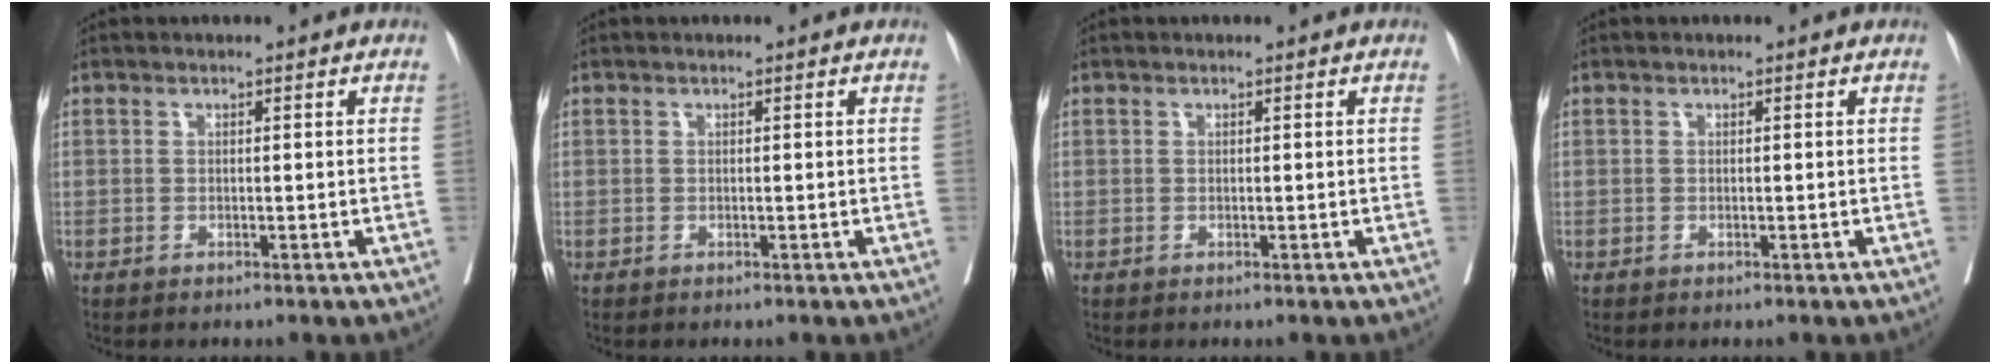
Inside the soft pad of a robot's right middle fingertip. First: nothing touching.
{"total": 0.0}
{"total": 0.0}
{"total": 0.0}